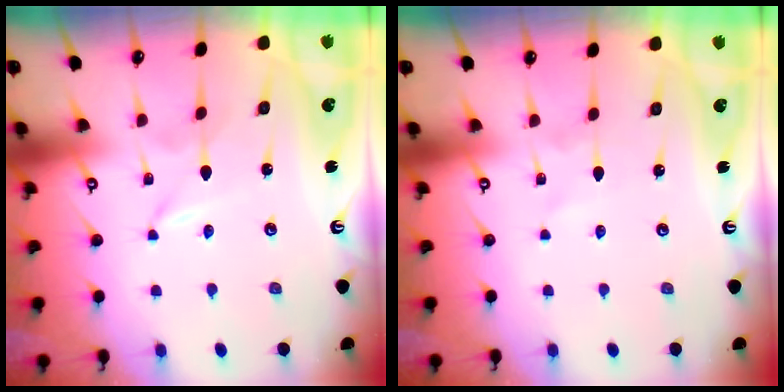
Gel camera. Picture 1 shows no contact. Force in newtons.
{"total": 1.1, "press": 1.1, "slide": 0.1}